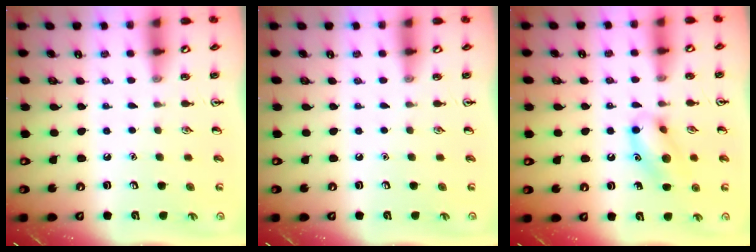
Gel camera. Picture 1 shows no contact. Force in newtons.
{"total": 0.0}
{"total": 11.7, "press": 11.6, "slide": 0.9}